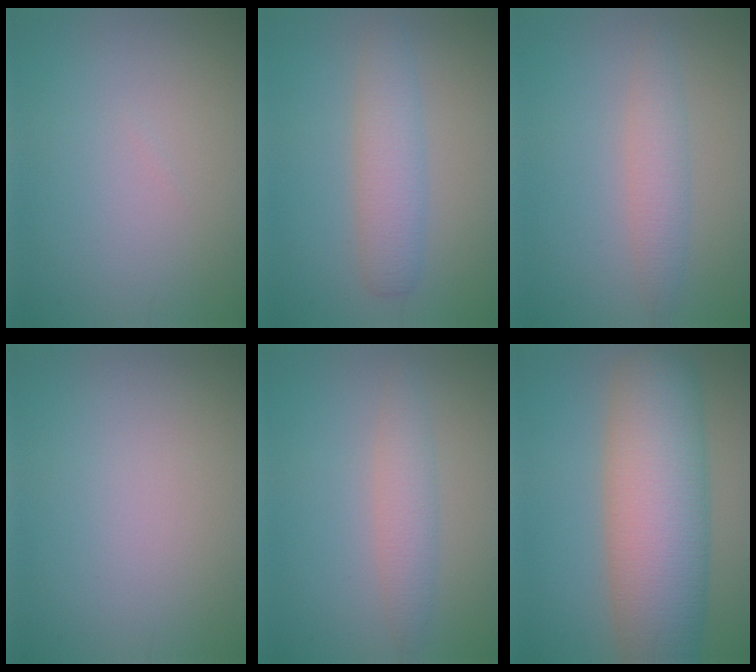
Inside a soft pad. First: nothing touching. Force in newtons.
{"total": 3.6, "press": 3.6, "slide": 0.2}
{"total": 2.5, "press": 2.5, "slide": 0.0}
{"total": 0.0}
{"total": 2.5, "press": 2.5, "slide": 0.0}
{"total": 11.7, "press": 11.7, "slide": 0.5}